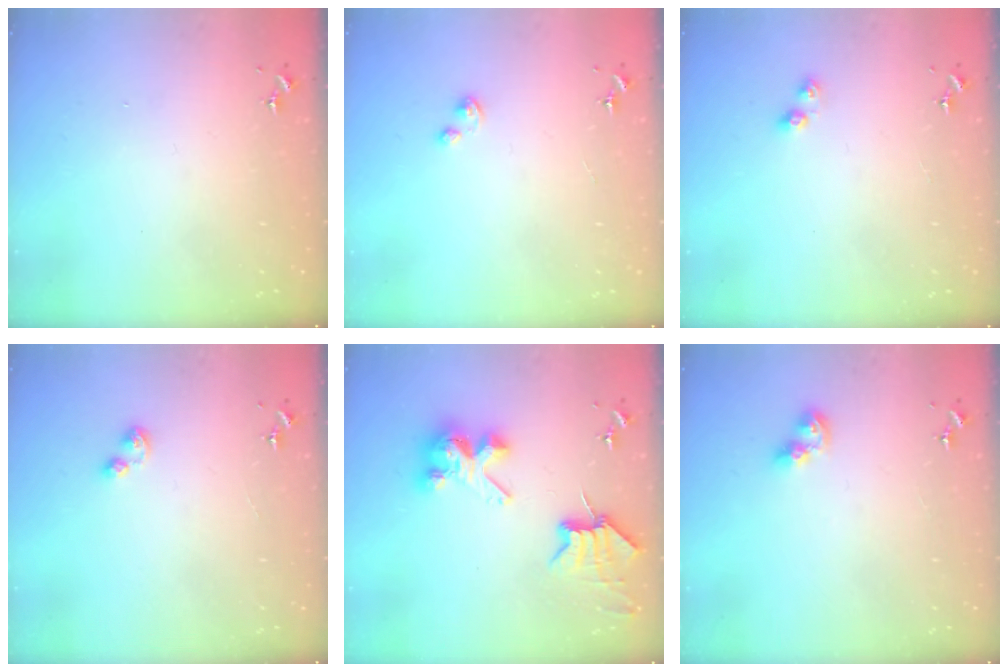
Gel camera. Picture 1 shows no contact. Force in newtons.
{"total": 2.1, "press": 2.0, "slide": 0.5}
{"total": 4.6, "press": 4.6, "slide": 0.0}
{"total": 5.1, "press": 5.1, "slide": 0.7}
{"total": 8.3, "press": 8.3, "slide": 0.3}
{"total": 6.6, "press": 6.6, "slide": 0.6}